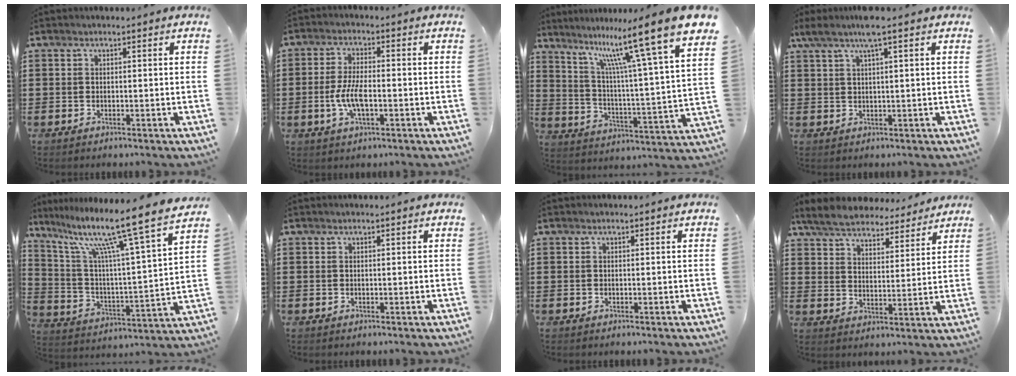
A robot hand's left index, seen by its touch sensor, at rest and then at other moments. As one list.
[{"total": 6.2, "force": [-1.4, 2.2, 5.6], "torque": [-0.123, -0.003, -0.031]}, {"total": 14.6, "force": [10.7, 0.5, 10.0], "torque": [-0.191, -0.078, 0.167]}, {"total": 4.4, "force": [2.5, -0.1, 3.6], "torque": [-0.076, 0.004, 0.042]}, {"total": 12.6, "force": [9.7, -0.2, 8.1], "torque": [-0.177, -0.069, 0.147]}, {"total": 0.0}, {"total": 0.0}, {"total": 6.1, "force": [5.8, 1.3, 1.3], "torque": [-0.056, -0.029, 0.103]}]